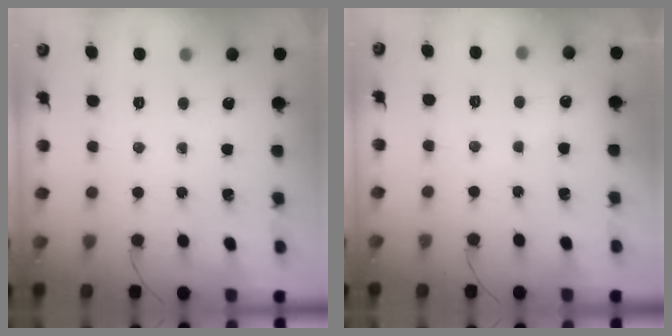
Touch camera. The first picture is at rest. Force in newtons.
{"total": 5.2, "press": 5.1, "slide": 0.9}